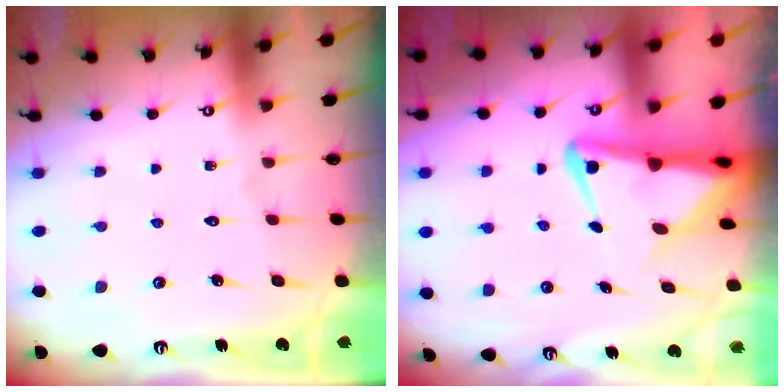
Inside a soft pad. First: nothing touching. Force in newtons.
{"total": 5.0, "press": 4.9, "slide": 0.7}